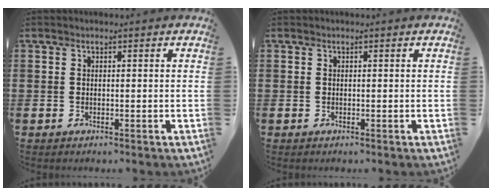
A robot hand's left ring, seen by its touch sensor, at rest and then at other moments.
{"total": 0.0}